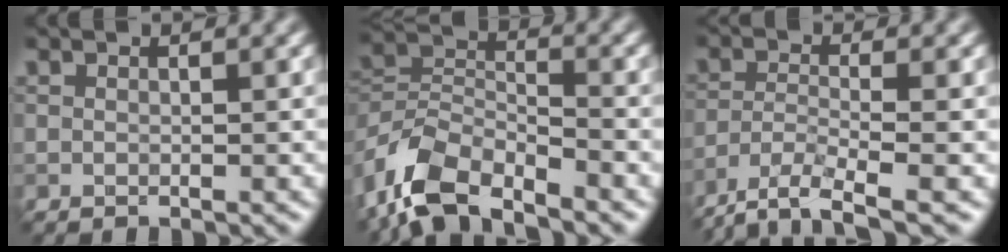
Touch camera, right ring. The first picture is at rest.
{"total": 7.7, "force": [-5.5, 3.6, 4.0], "torque": [-0.079, -0.005, -0.117]}
{"total": 5.3, "force": [-4.1, 1.2, 3.1], "torque": [-0.063, -0.013, -0.084]}